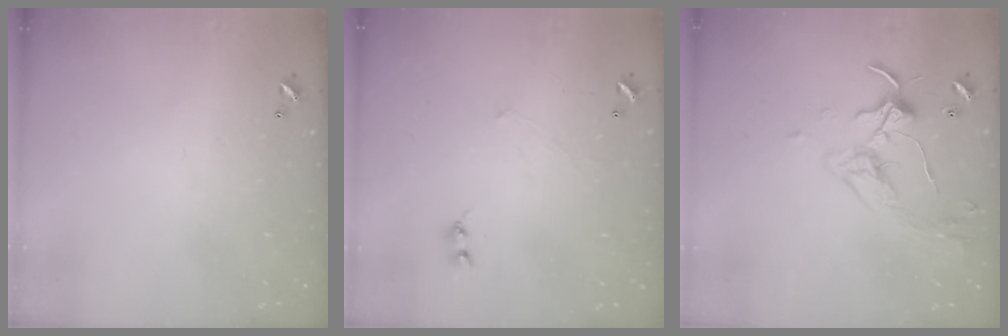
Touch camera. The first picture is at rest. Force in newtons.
{"total": 1.6, "press": 1.5, "slide": 0.5}
{"total": 3.3, "press": 3.2, "slide": 0.7}